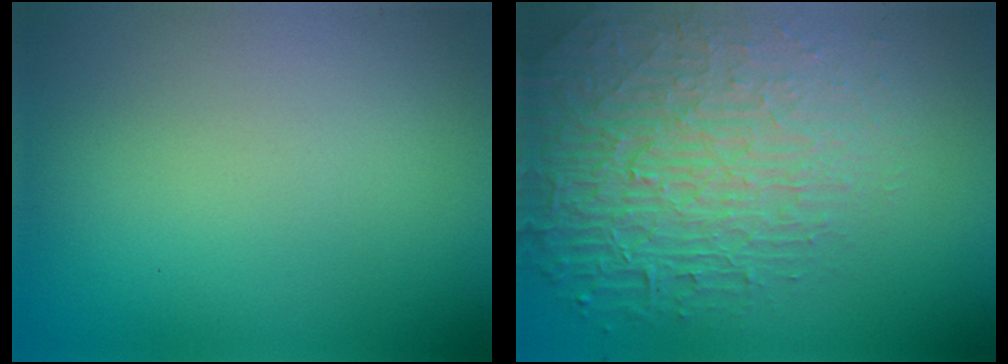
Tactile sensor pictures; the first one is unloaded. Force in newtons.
{"total": 7.8, "press": 5.5, "slide": 5.5}